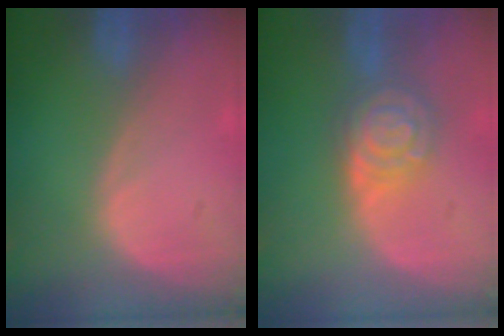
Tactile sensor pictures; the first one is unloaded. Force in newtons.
{"total": 6.6, "press": 6.5, "slide": 0.5}